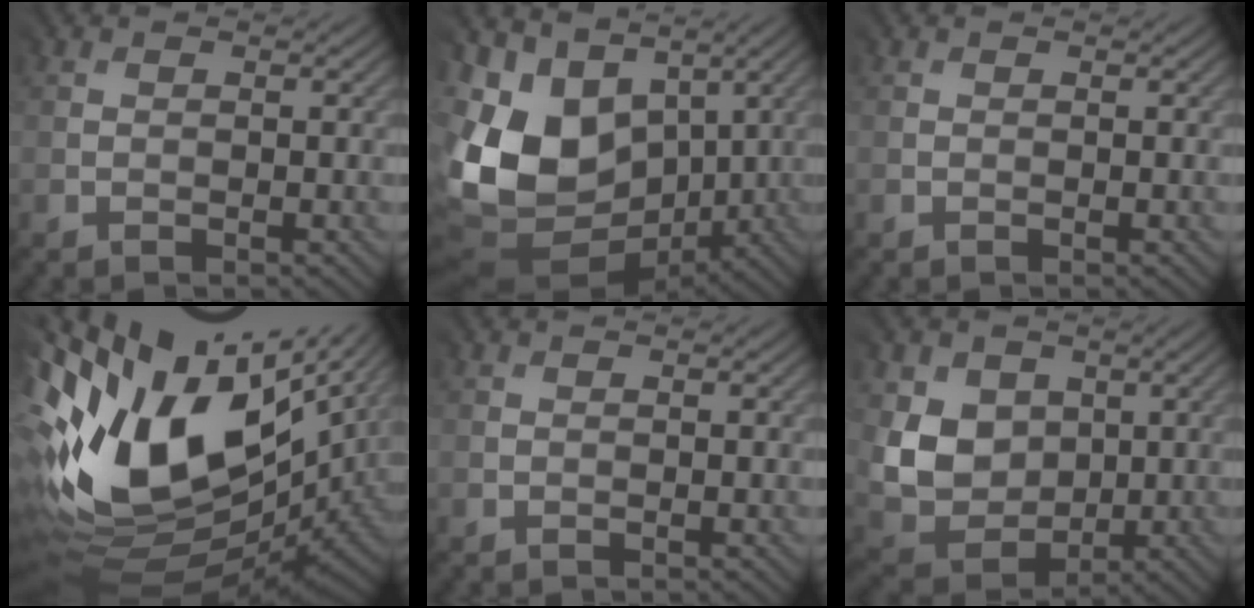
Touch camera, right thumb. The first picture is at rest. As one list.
[{"total": 14.6, "force": [1.5, 11.5, 8.9], "torque": [-0.224, -0.016, 0.049]}, {"total": 0.0}, {"total": 17.3, "force": [4.5, 9.3, 13.9], "torque": [-0.282, -0.015, 0.095]}, {"total": 0.0}, {"total": 6.5, "force": [2.3, 5.7, 1.9], "torque": [-0.066, -0.009, 0.042]}]